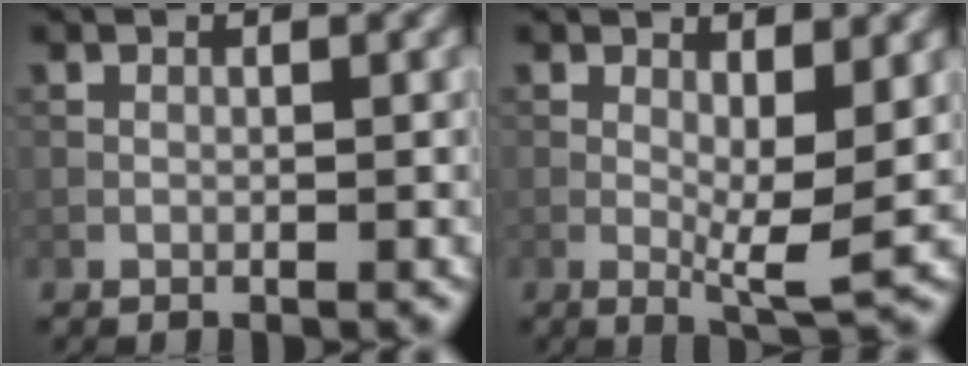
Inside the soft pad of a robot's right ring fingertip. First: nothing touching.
{"total": 4.2, "force": [0.4, 0.9, 4.0], "torque": [-0.069, -0.010, 0.006]}